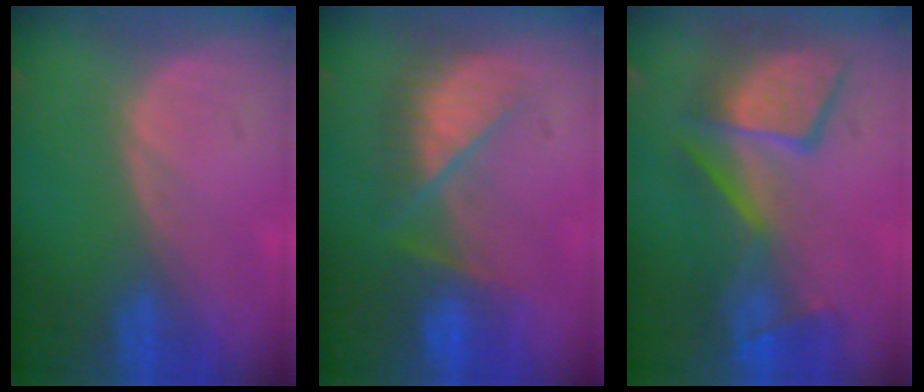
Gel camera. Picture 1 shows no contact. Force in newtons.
{"total": 7.5, "press": 7.2, "slide": 1.8}
{"total": 10.0, "press": 9.6, "slide": 2.7}